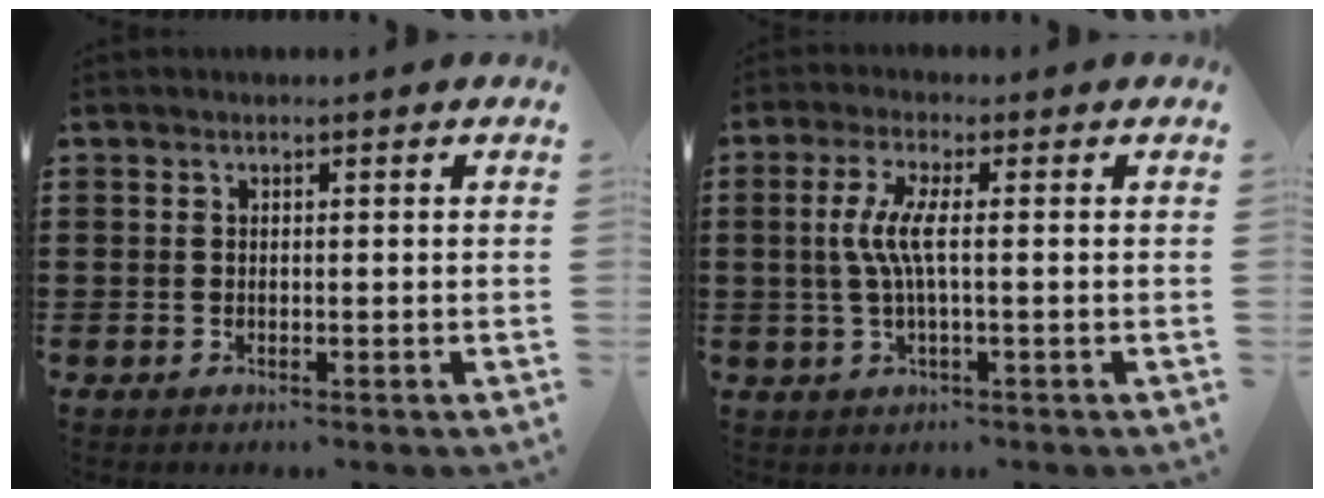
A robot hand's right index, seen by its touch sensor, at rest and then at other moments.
{"total": 5.4, "force": [-0.1, 0.7, 5.4], "torque": [-0.121, -0.011, -0.012]}